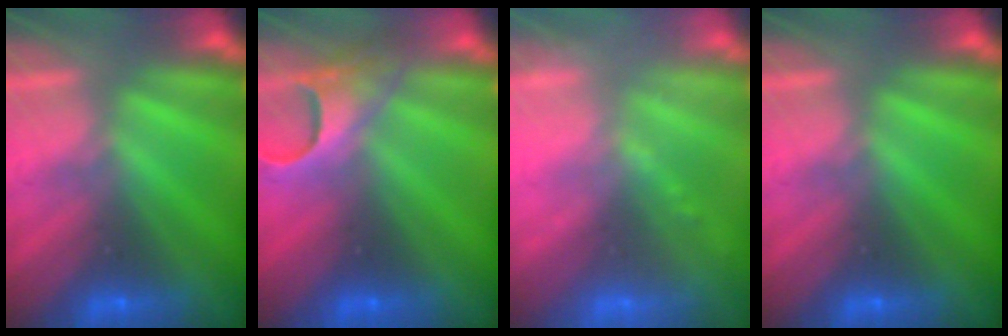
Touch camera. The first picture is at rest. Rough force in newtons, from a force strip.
{"total": 4.0}
{"total": 2.4}
{"total": 0.0}